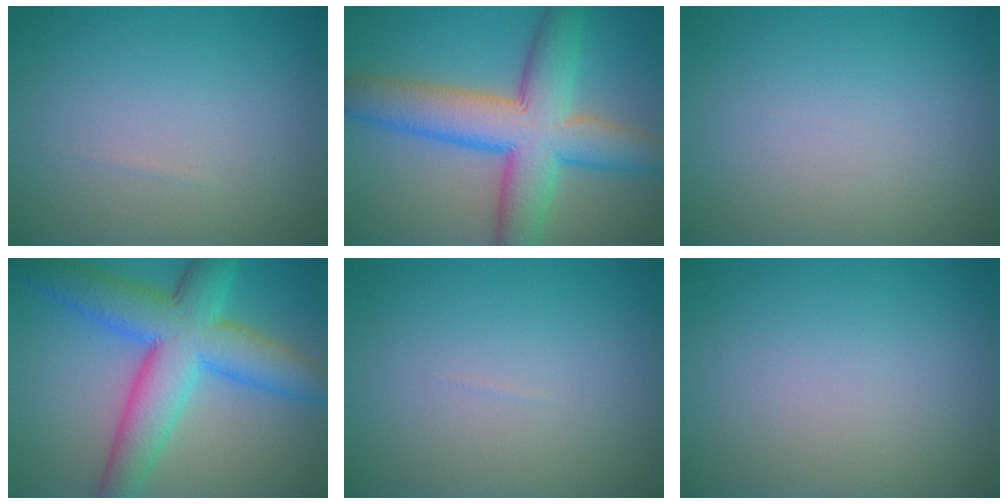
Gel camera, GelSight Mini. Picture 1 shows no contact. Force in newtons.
{"total": 10.1, "press": 10.1, "slide": 0.5}
{"total": 0.0}
{"total": 9.9, "press": 9.9, "slide": 0.4}
{"total": 0.0}
{"total": 0.0}